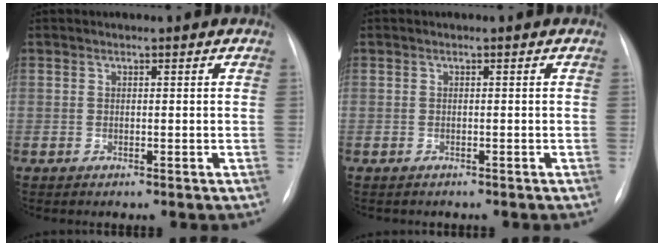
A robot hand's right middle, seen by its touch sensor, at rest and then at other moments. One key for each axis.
{"total": 1.1, "fx": -1.0, "fy": 0.4, "fz": 0.3, "tx": -0.013, "ty": -0.002, "tz": -0.010}